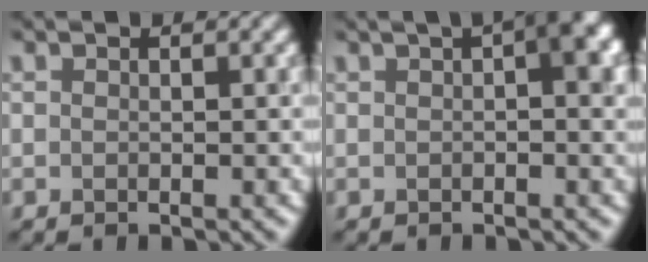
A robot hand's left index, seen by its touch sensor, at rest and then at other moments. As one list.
[{"total": 4.4, "force": [1.4, 1.0, 4.0], "torque": [-0.042, 0.016, 0.015]}]